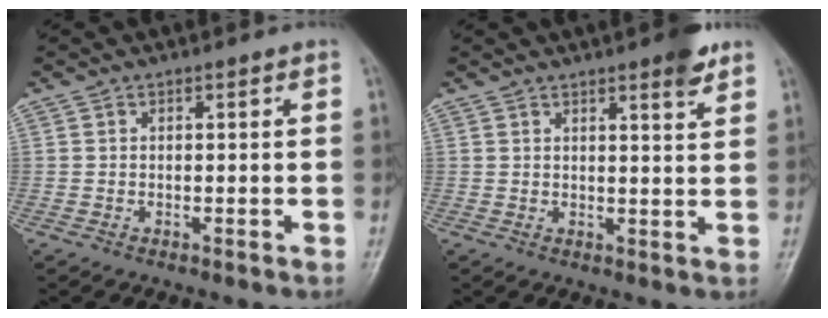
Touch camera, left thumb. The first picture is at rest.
{"total": 5.0, "force": [3.3, 0.9, 3.6], "torque": [-0.042, -0.019, 0.041]}